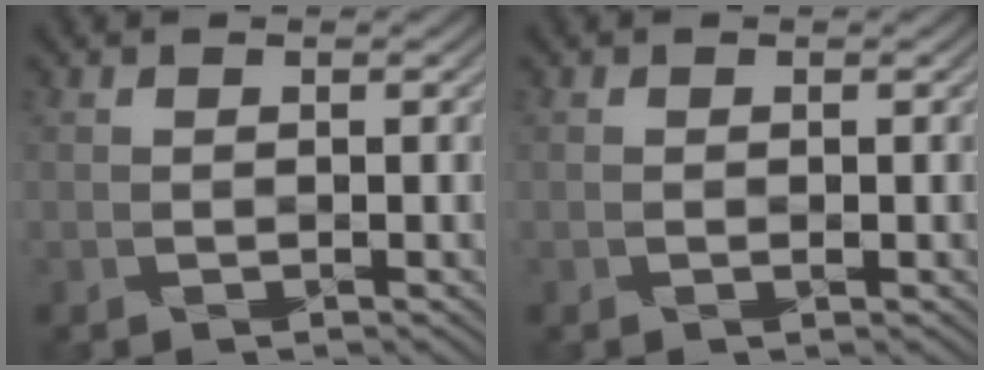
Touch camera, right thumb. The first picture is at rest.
{"total": 0.0}